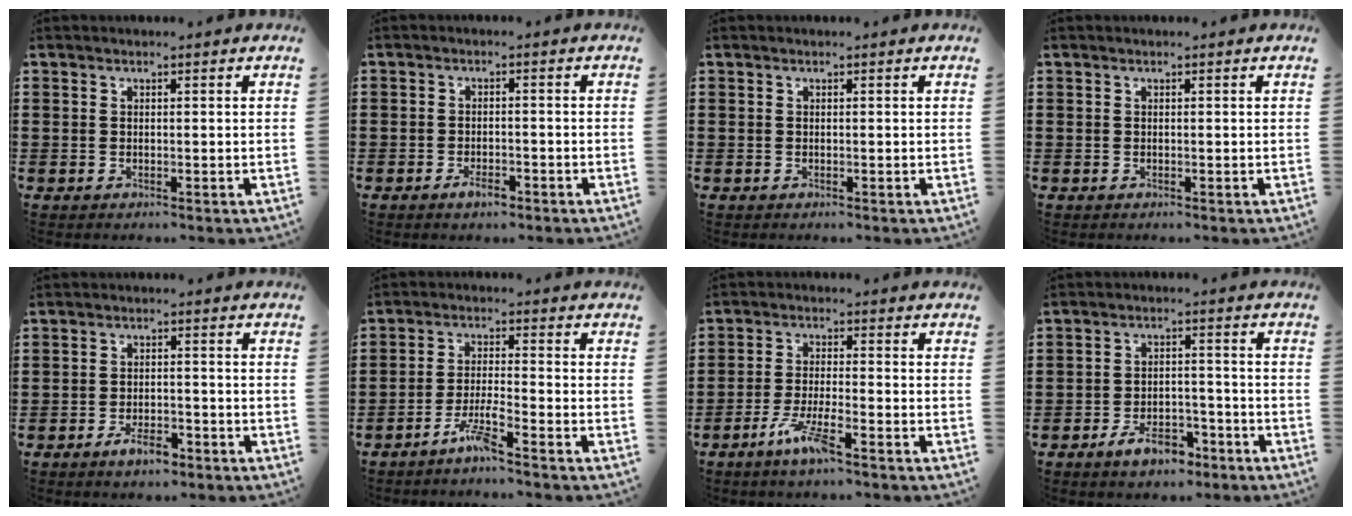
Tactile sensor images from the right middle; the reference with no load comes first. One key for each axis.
{"total": 2.3, "fx": -1.7, "fy": 1.0, "fz": 1.1, "tx": -0.021, "ty": 0.002, "tz": -0.032}
{"total": 0.0}
{"total": 0.0}
{"total": 3.6, "fx": -2.7, "fy": 1.4, "fz": 2.0, "tx": -0.033, "ty": 0.009, "tz": -0.051}
{"total": 4.5, "fx": -3.6, "fy": -0.1, "fz": 2.7, "tx": -0.061, "ty": -0.004, "tz": -0.072}
{"total": 5.8, "fx": -3.8, "fy": 0.7, "fz": 4.4, "tx": -0.096, "ty": -0.007, "tz": -0.071}
{"total": 5.7, "fx": -4.4, "fy": 2.4, "fz": 2.7, "tx": -0.046, "ty": 0.018, "tz": -0.082}